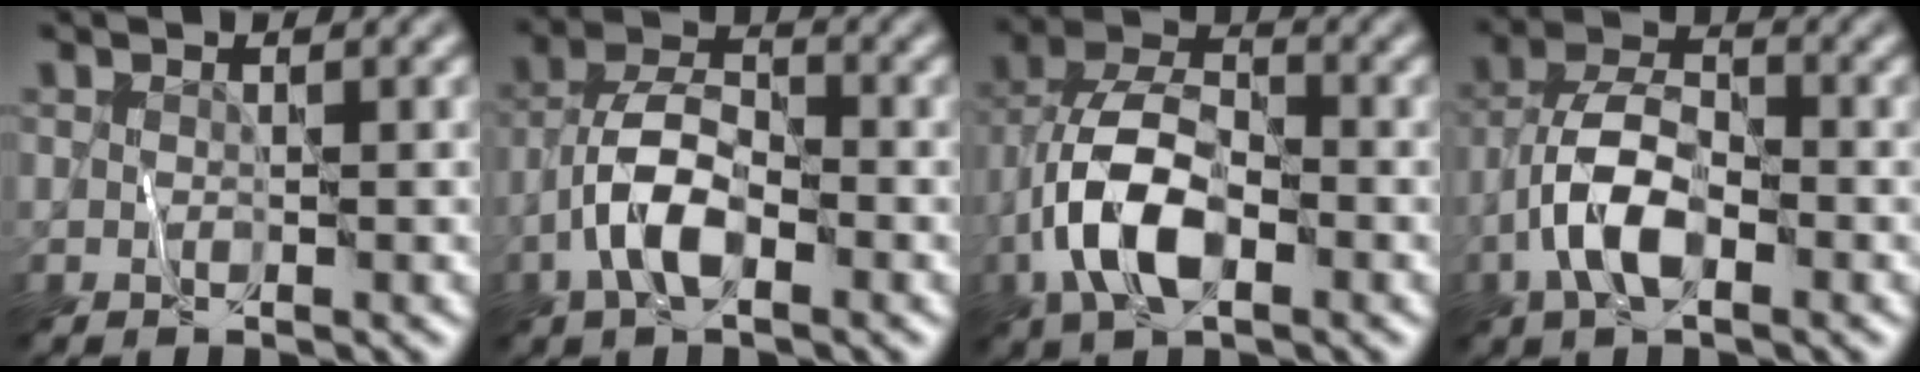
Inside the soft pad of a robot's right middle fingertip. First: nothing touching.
{"total": 4.9, "force": [-2.1, 2.1, 3.9], "torque": [-0.073, 0.013, -0.046]}
{"total": 7.6, "force": [-2.6, 3.8, 6.0], "torque": [-0.124, 0.009, -0.057]}
{"total": 5.4, "force": [-2.1, 2.4, 4.3], "torque": [-0.083, 0.011, -0.047]}